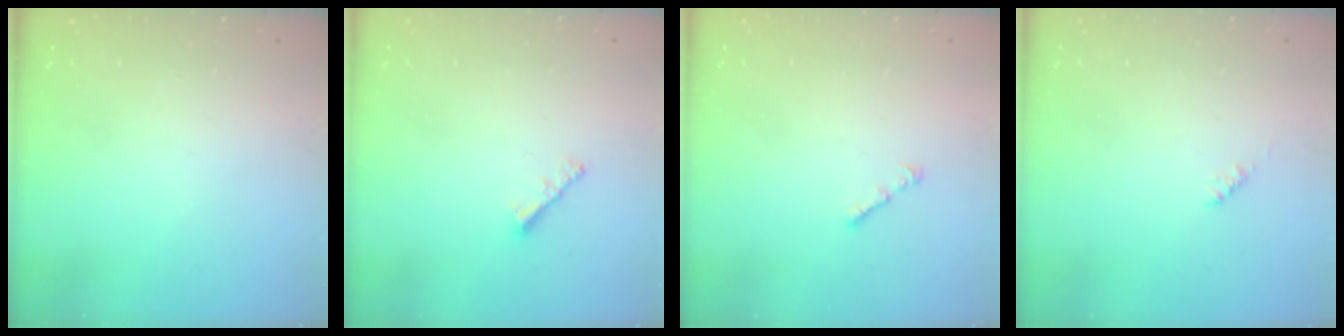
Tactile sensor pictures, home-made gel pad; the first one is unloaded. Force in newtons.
{"total": 2.0, "press": 2.0, "slide": 0.5}
{"total": 0.9, "press": 0.8, "slide": 0.5}
{"total": 3.1, "press": 3.1, "slide": 0.6}